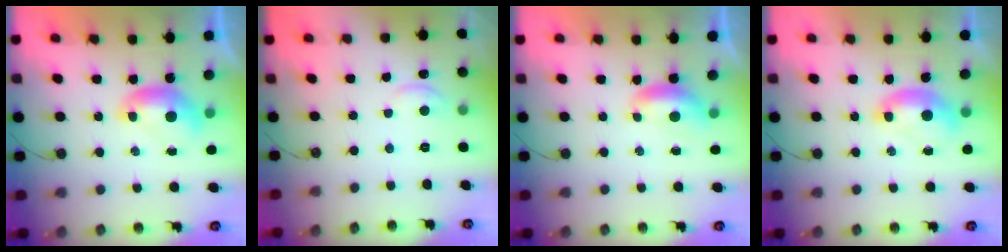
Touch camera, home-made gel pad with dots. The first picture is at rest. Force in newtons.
{"total": 2.5, "press": 2.5, "slide": 0.2}
{"total": 0.9, "press": 0.8, "slide": 0.5}
{"total": 1.5, "press": 1.3, "slide": 0.7}